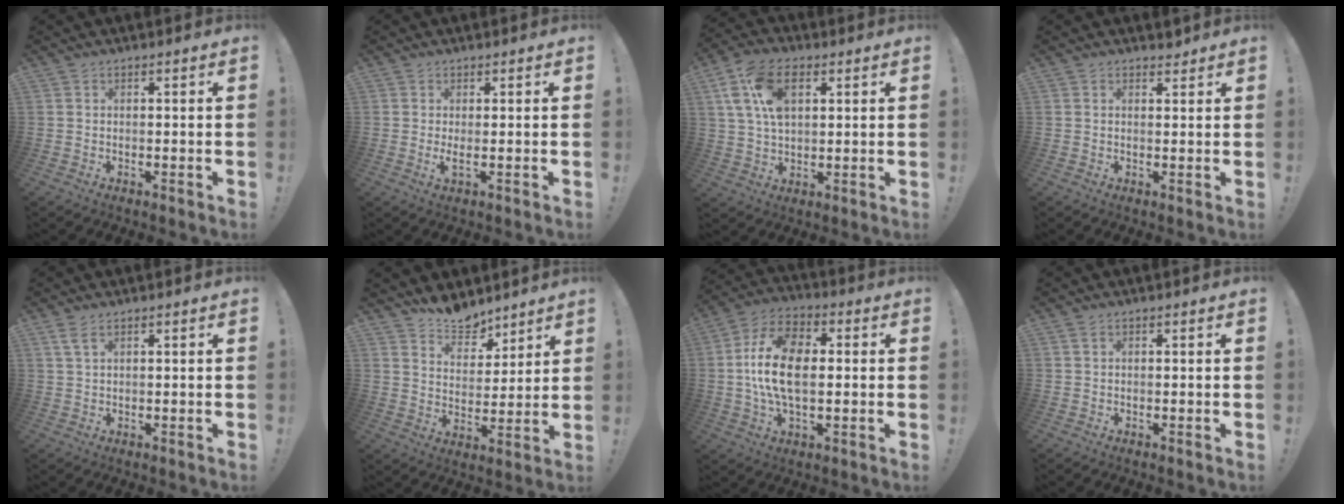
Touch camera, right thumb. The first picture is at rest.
{"total": 2.3, "force": [0.6, -0.1, 2.2], "torque": [-0.029, -0.014, 0.008]}
{"total": 14.4, "force": [4.7, 8.7, 10.5], "torque": [-0.209, 0.004, 0.092]}
{"total": 1.6, "force": [1.5, 0.4, 0.4], "torque": [0.008, -0.013, 0.024]}
{"total": 3.1, "force": [1.7, 1.2, 2.3], "torque": [-0.055, 0.003, 0.032]}
{"total": 9.4, "force": [8.1, 4.3, 1.7], "torque": [-0.026, -0.066, 0.154]}
{"total": 15.3, "force": [0.3, 8.9, 12.5], "torque": [-0.220, 0.008, 0.003]}
{"total": 0.7, "force": [0.3, 0.3, 0.6], "torque": [-0.011, 0.000, 0.005]}